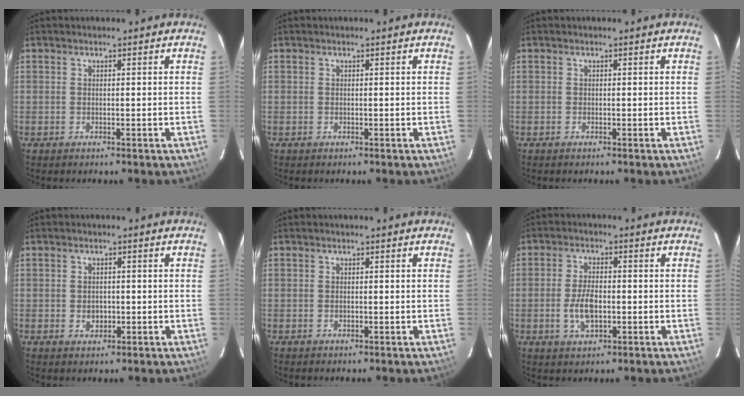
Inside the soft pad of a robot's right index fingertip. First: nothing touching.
{"total": 0.0}
{"total": 0.0}
{"total": 2.6, "force": [-0.5, 2.1, 1.4], "torque": [-0.023, 0.004, -0.005]}
{"total": 0.5, "force": [-0.2, 0.3, 0.4], "torque": [-0.005, 0.002, -0.002]}
{"total": 6.1, "force": [-1.4, 3.0, 5.1], "torque": [-0.104, 0.001, -0.023]}